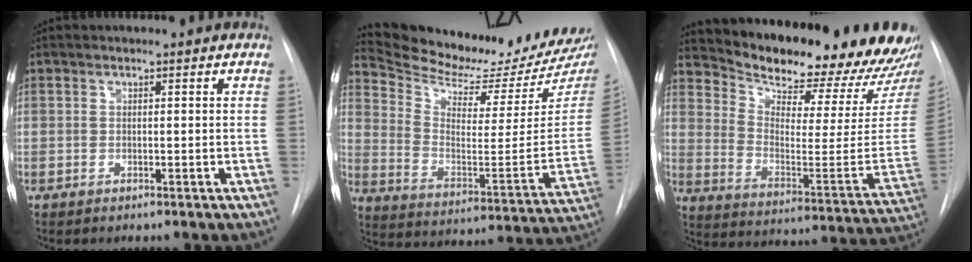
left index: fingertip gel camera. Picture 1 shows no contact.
{"total": 22.6, "force": [21.1, 2.4, 7.7], "torque": [-0.128, -0.091, 0.300]}
{"total": 25.0, "force": [22.8, 3.5, 9.6], "torque": [-0.158, -0.092, 0.306]}